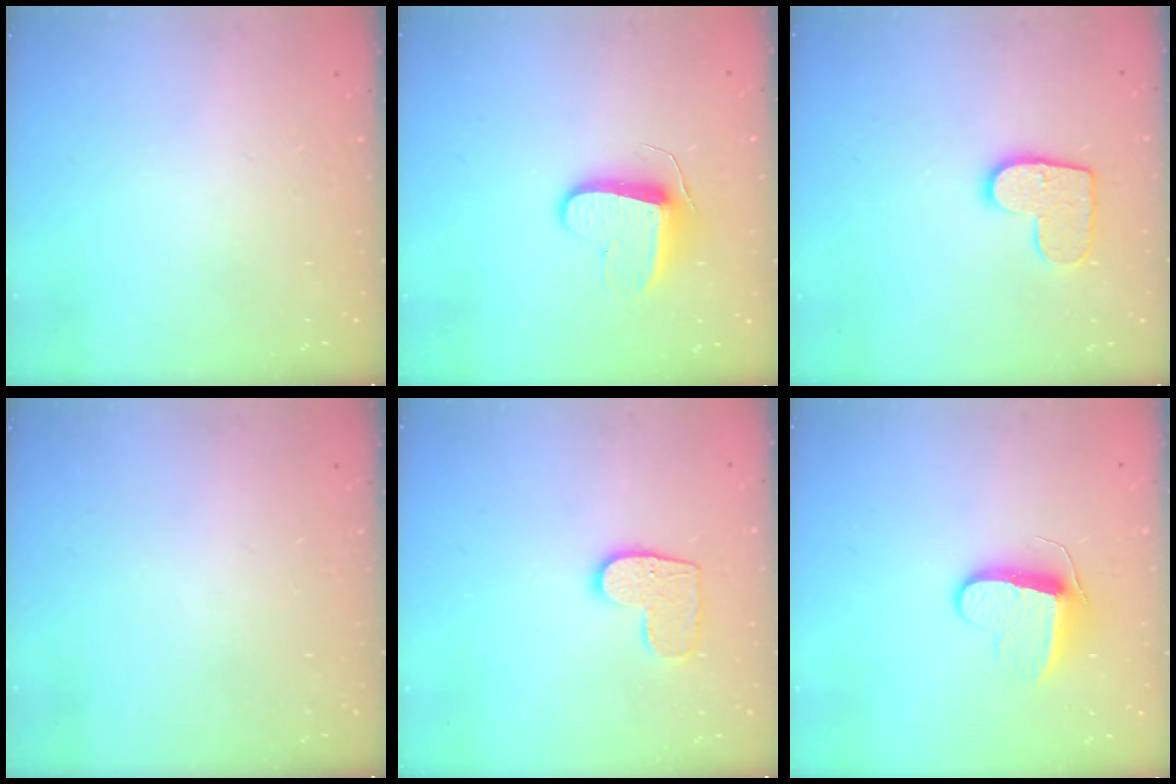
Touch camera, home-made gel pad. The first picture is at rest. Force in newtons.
{"total": 9.9, "press": 9.9, "slide": 0.3}
{"total": 10.4, "press": 10.4, "slide": 0.5}
{"total": 0.0}
{"total": 9.2, "press": 9.2, "slide": 0.3}
{"total": 9.9, "press": 9.9, "slide": 0.2}